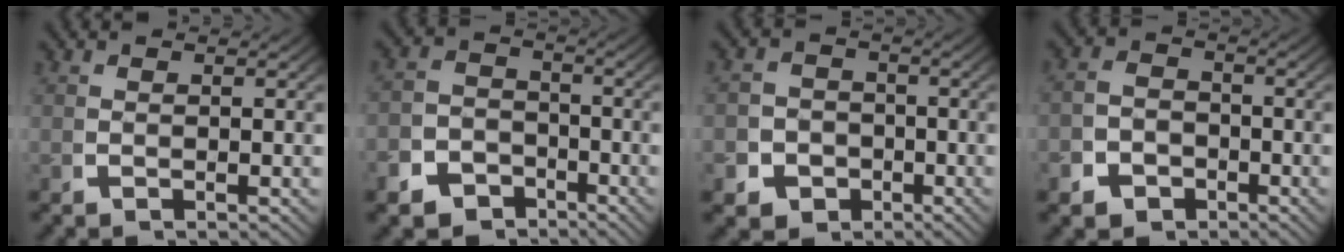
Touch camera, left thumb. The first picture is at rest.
{"total": 7.3, "force": [-4.4, 5.6, 1.8], "torque": [-0.012, -0.030, -0.074]}
{"total": 6.8, "force": [-2.8, 5.7, 2.2], "torque": [-0.030, -0.030, -0.043]}
{"total": 4.4, "force": [-2.4, 3.4, 1.3], "torque": [-0.022, -0.019, -0.038]}